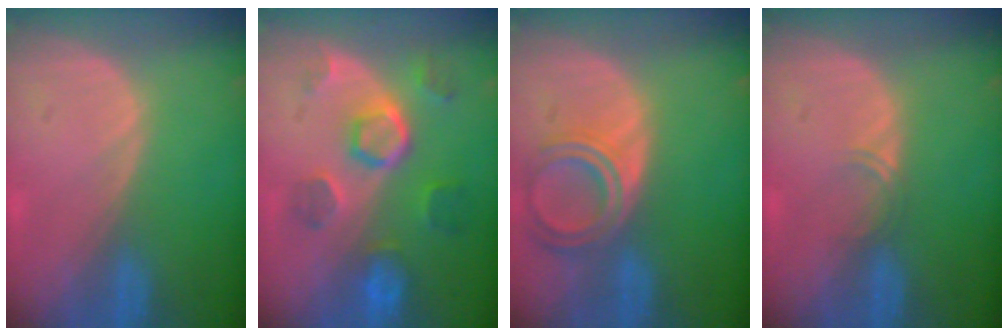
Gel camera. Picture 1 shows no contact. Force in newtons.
{"total": 8.6, "press": 7.7, "slide": 3.9}
{"total": 6.6, "press": 5.9, "slide": 3.0}
{"total": 1.4, "press": 1.1, "slide": 0.9}